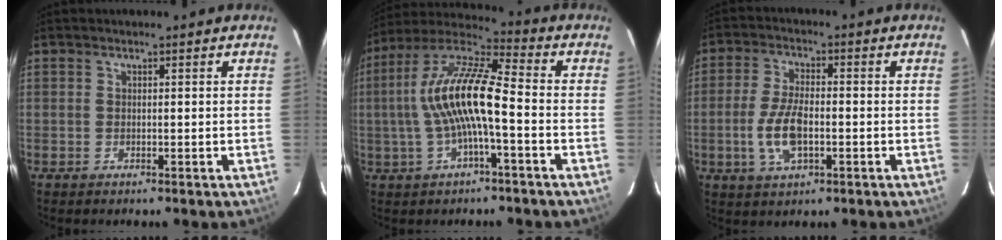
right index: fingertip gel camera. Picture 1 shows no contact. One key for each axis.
{"total": 13.8, "fx": -1.6, "fy": 2.9, "fz": 13.4, "tx": -0.261, "ty": 0.016, "tz": -0.033}
{"total": 8.5, "fx": -2.0, "fy": 3.8, "fz": 7.4, "tx": -0.156, "ty": -0.002, "tz": -0.036}